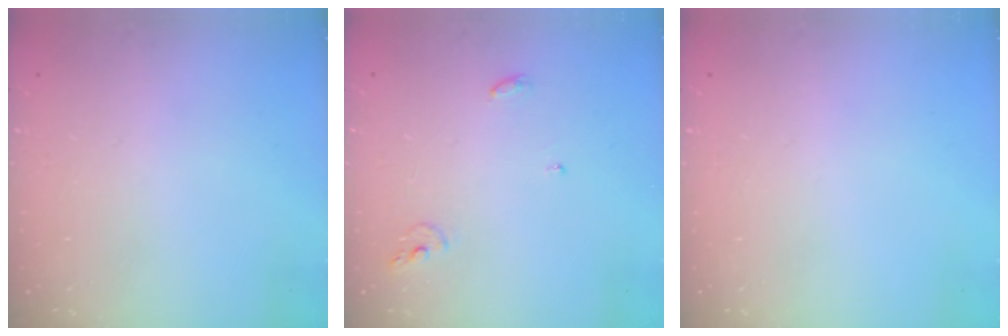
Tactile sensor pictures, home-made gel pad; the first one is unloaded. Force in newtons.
{"total": 5.4, "press": 5.4, "slide": 0.2}
{"total": 0.0}